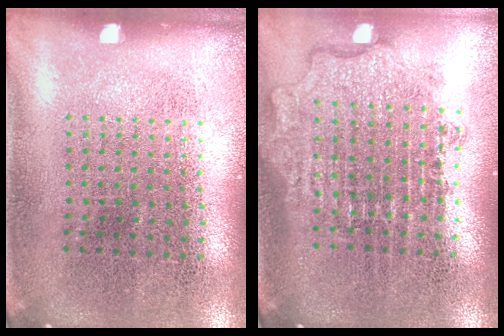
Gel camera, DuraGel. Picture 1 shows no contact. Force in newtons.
{"total": 1.9, "press": 1.5, "slide": 1.2}